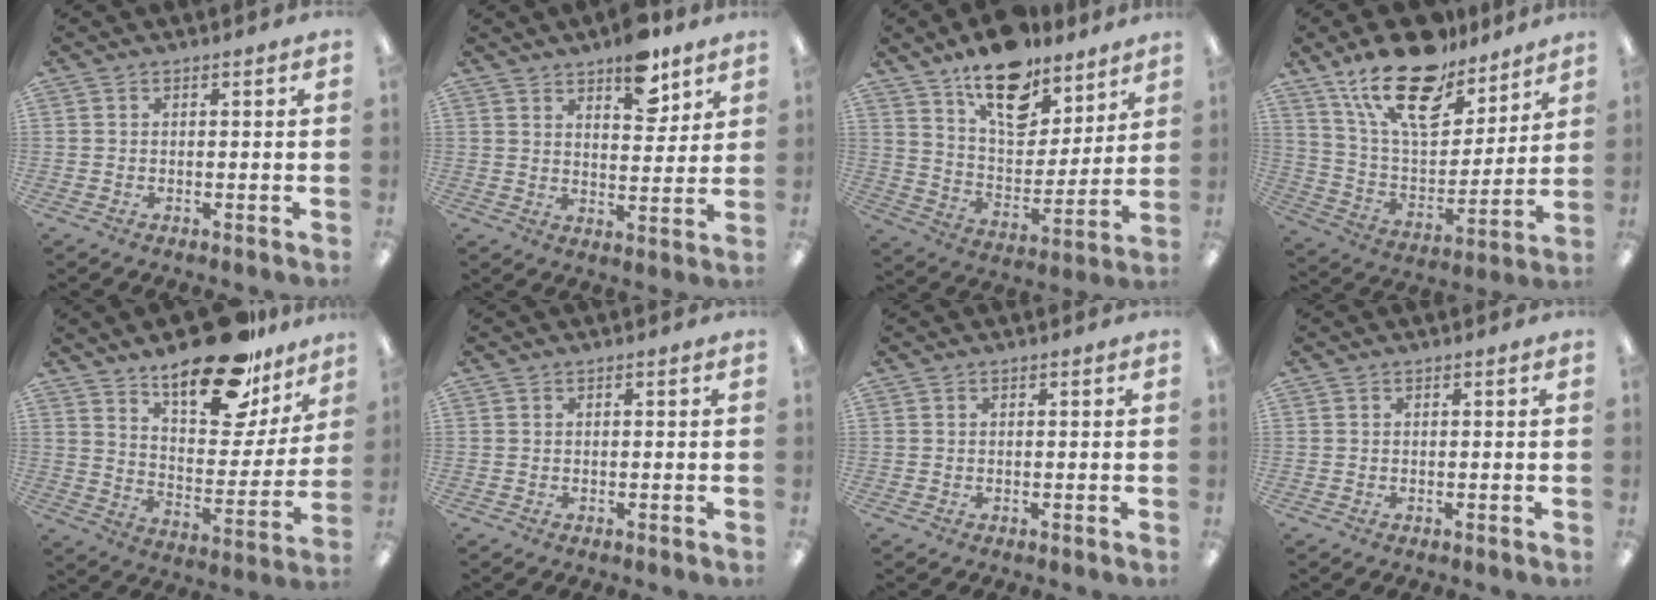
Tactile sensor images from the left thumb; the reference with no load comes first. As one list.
[{"total": 10.0, "force": [7.1, 4.4, 5.5], "torque": [-0.055, -0.040, 0.117]}, {"total": 16.7, "force": [12.6, 8.2, 7.4], "torque": [-0.120, -0.082, 0.223]}, {"total": 20.8, "force": [14.6, 9.5, 11.3], "torque": [-0.205, -0.083, 0.260]}, {"total": 22.4, "force": [17.0, 8.4, 11.8], "torque": [-0.172, -0.111, 0.287]}, {"total": 0.0}, {"total": 0.0}, {"total": 0.0}]